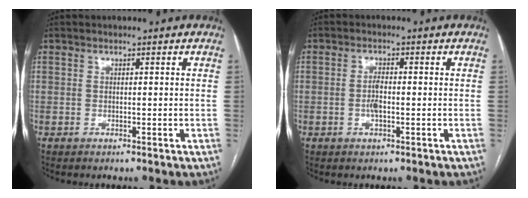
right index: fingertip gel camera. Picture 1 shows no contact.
{"total": 2.5, "force": [-0.6, 0.7, 2.3], "torque": [-0.050, 0.001, -0.010]}